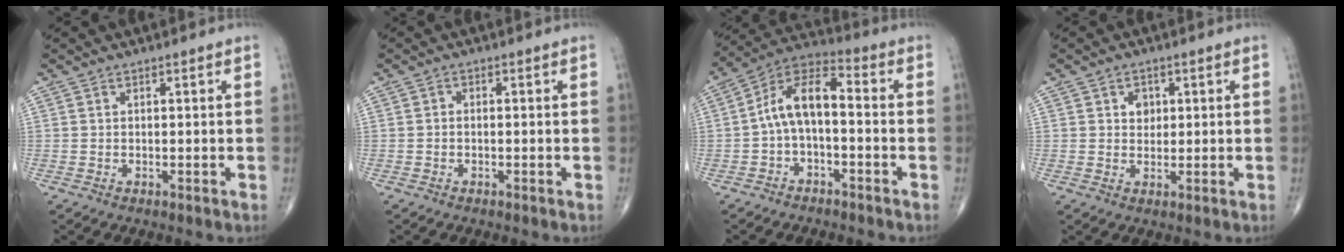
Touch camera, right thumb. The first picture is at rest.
{"total": 0.7, "force": [-0.3, 0.4, 0.4], "torque": [-0.003, 0.004, -0.010]}
{"total": 9.9, "force": [-1.2, 4.8, 8.5], "torque": [-0.150, 0.048, -0.034]}
{"total": 3.0, "force": [0.9, 2.4, 1.5], "torque": [-0.007, -0.002, 0.013]}